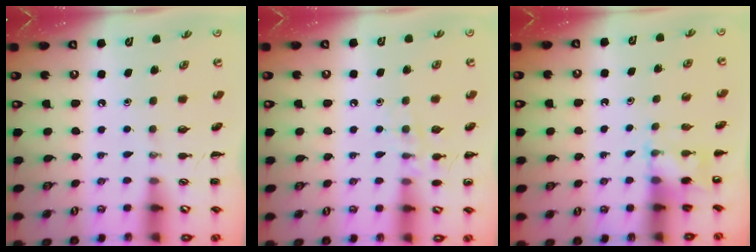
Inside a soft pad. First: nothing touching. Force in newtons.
{"total": 7.9, "press": 7.7, "slide": 1.5}
{"total": 4.8, "press": 4.7, "slide": 1.3}